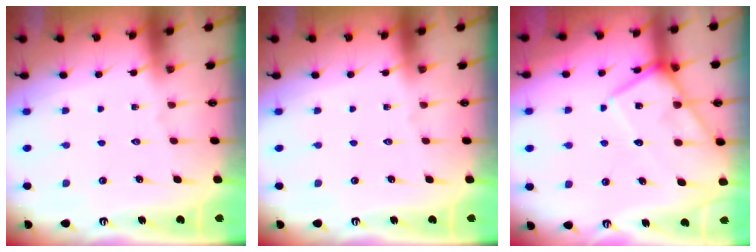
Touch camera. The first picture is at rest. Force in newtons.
{"total": 0.0}
{"total": 12.2, "press": 12.1, "slide": 0.7}